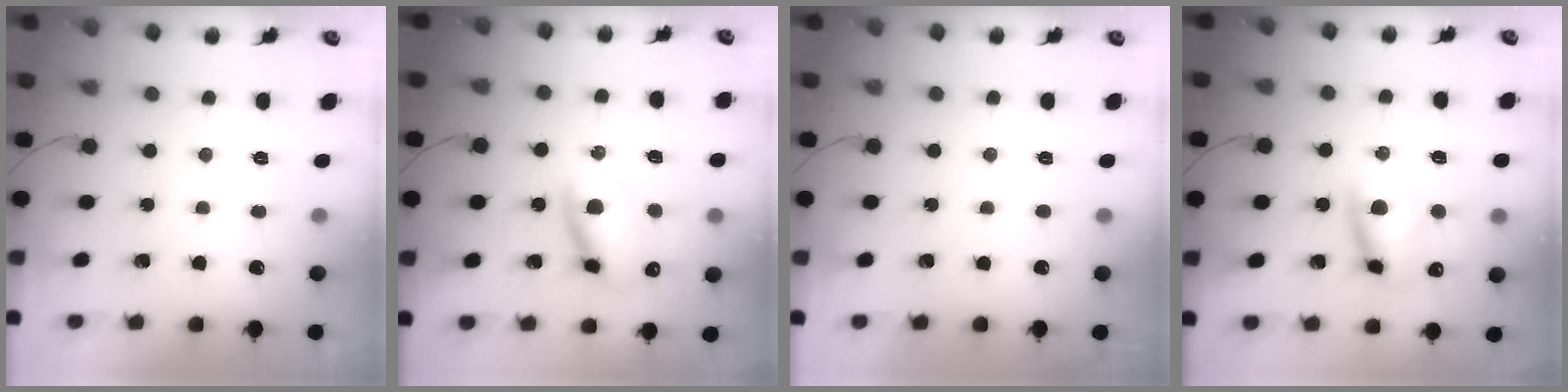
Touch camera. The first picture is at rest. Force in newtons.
{"total": 12.3, "press": 12.0, "slide": 2.3}
{"total": 1.0, "press": 0.9, "slide": 0.2}
{"total": 11.4, "press": 11.2, "slide": 2.1}